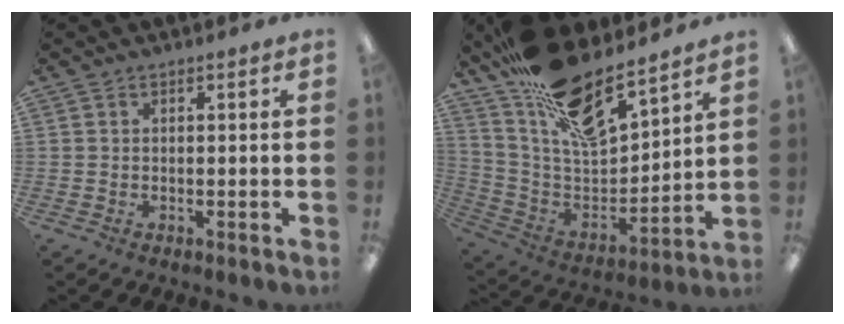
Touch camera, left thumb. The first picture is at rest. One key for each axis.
{"total": 20.7, "fx": 15.6, "fy": 7.6, "fz": 11.1, "tx": -0.196, "ty": -0.105, "tz": 0.276}